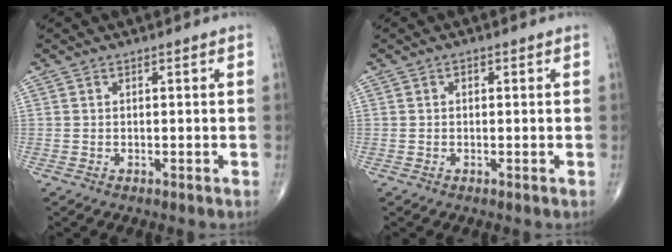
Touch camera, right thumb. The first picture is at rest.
{"total": 0.8, "force": [0.2, 0.5, 0.5], "torque": [-0.003, 0.002, 0.001]}